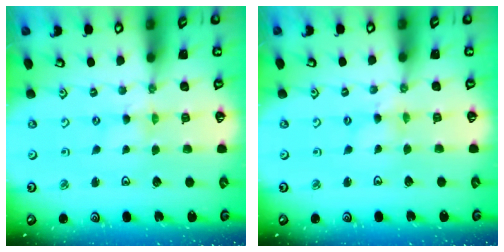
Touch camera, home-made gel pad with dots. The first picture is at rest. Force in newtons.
{"total": 1.3, "press": 1.3, "slide": 0.3}